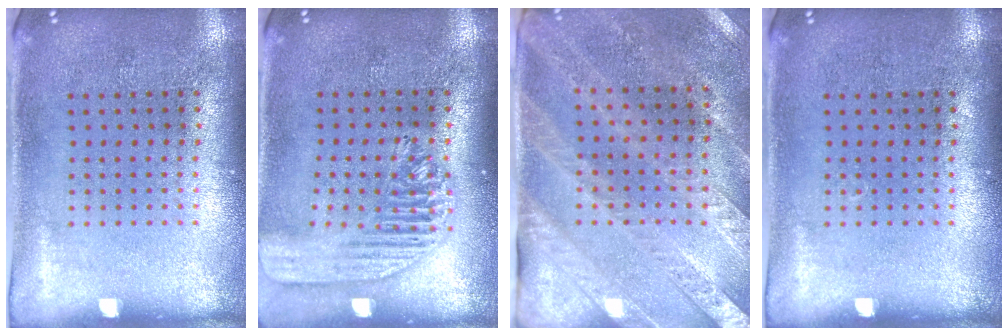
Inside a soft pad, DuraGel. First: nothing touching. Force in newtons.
{"total": 1.8, "press": 1.7, "slide": 0.7}
{"total": 2.6, "press": 2.3, "slide": 1.3}
{"total": 0.0}